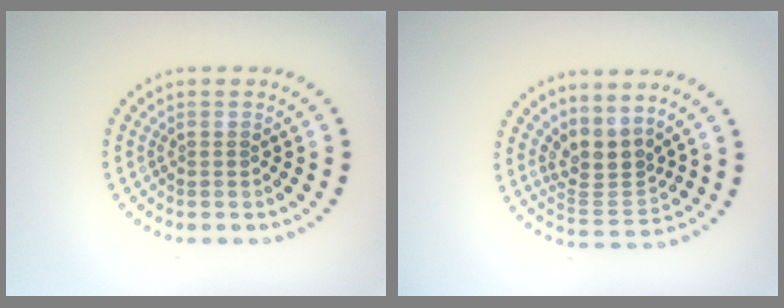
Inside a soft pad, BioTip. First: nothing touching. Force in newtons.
{"total": 3.2, "press": 2.5, "slide": 2.1}